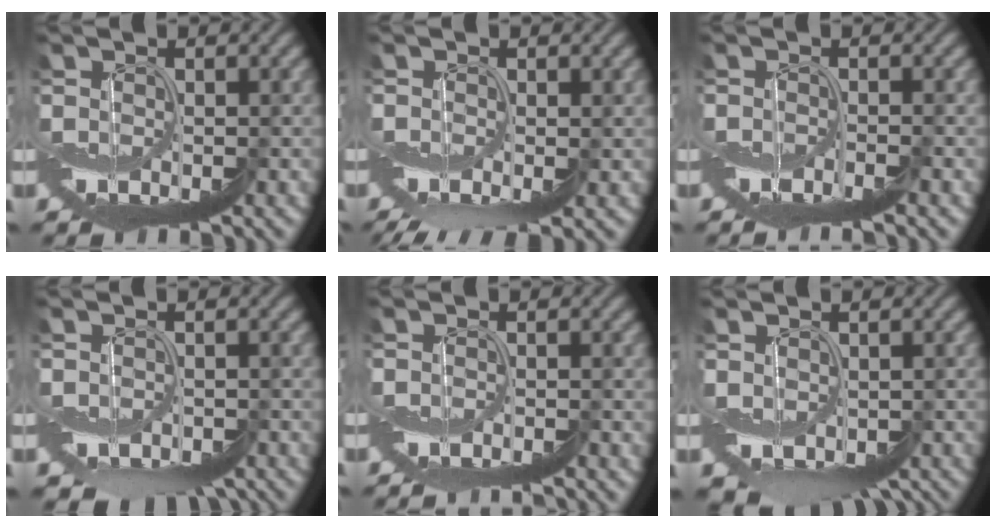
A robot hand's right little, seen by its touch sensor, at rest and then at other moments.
{"total": 4.2, "force": [-3.1, 0.9, 2.6], "torque": [-0.036, -0.016, -0.055]}
{"total": 2.1, "force": [-1.6, 0.0, 1.4], "torque": [-0.021, -0.002, -0.029]}
{"total": 7.5, "force": [-6.3, 3.2, 2.5], "torque": [-0.018, -0.013, -0.072]}
{"total": 2.4, "force": [-2.2, -0.2, 0.7], "torque": [-0.014, -0.003, -0.035]}
{"total": 5.0, "force": [-2.9, 3.2, 2.5], "torque": [-0.031, -0.025, -0.024]}